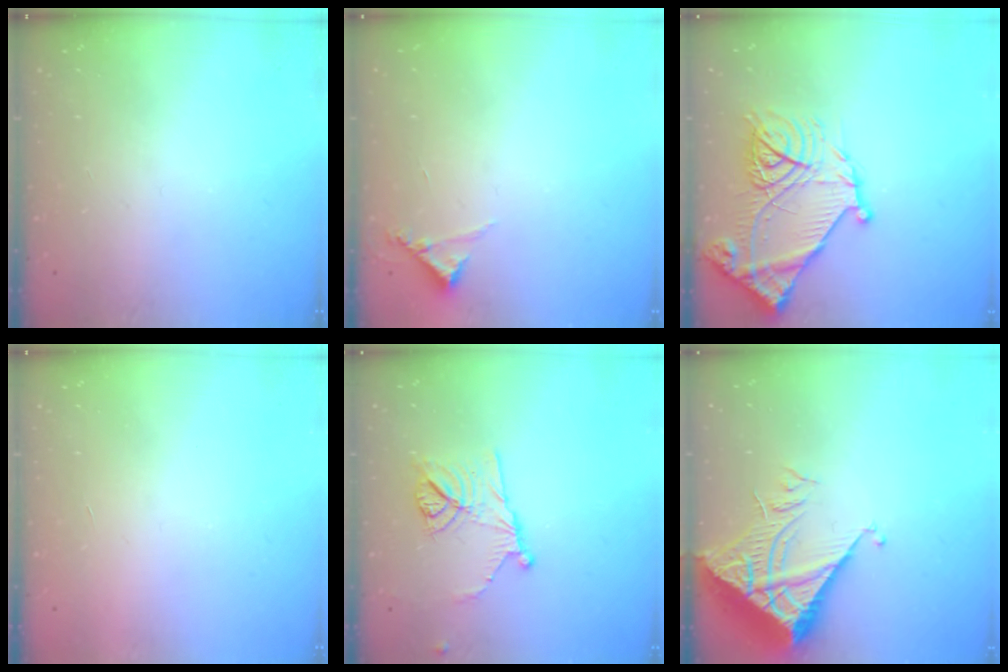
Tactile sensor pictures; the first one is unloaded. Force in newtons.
{"total": 3.8, "press": 3.8, "slide": 0.2}
{"total": 18.7, "press": 18.6, "slide": 1.8}
{"total": 1.7, "press": 1.7, "slide": 0.1}
{"total": 11.2, "press": 10.9, "slide": 2.3}
{"total": 8.4, "press": 8.4, "slide": 1.0}